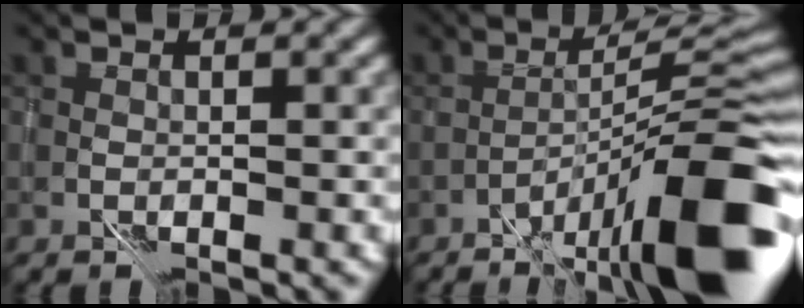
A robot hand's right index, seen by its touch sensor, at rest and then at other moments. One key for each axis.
{"total": 11.6, "fx": -5.8, "fy": 2.1, "fz": 9.9, "tx": -0.143, "ty": 0.023, "tz": -0.092}